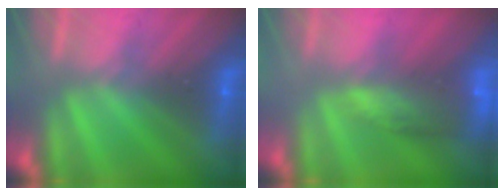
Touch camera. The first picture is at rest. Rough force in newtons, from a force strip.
{"total": 7.3}